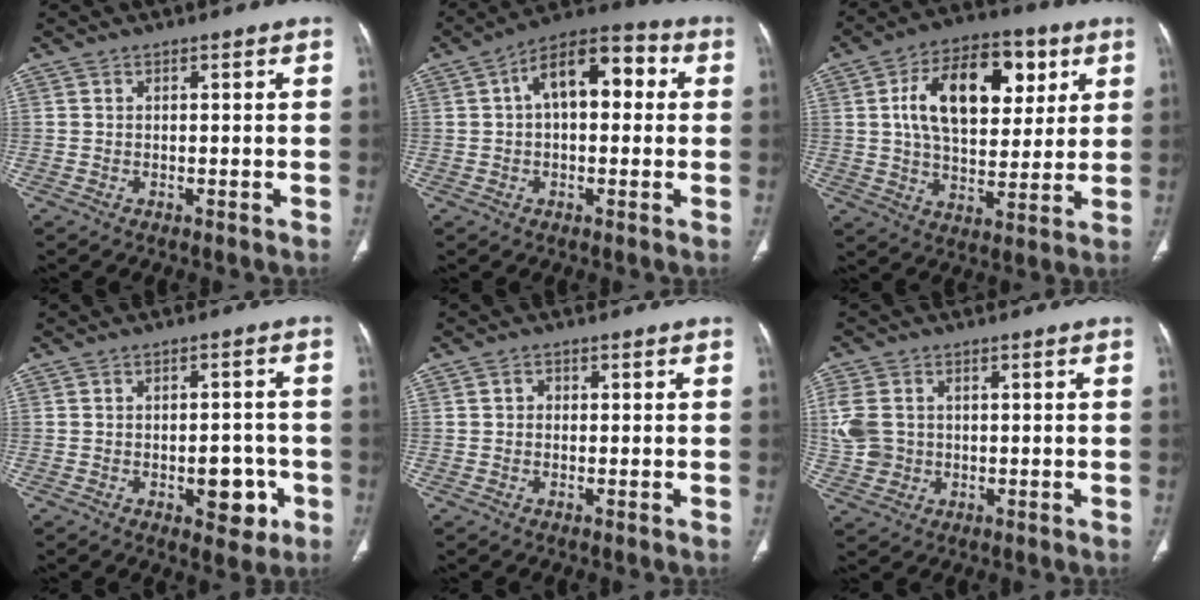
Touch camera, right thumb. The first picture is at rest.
{"total": 12.8, "force": [2.4, 6.9, 10.6], "torque": [-0.144, 0.039, 0.028]}
{"total": 19.1, "force": [5.7, 11.1, 14.5], "torque": [-0.199, -0.002, 0.090]}
{"total": 7.0, "force": [-2.3, 4.0, 5.3], "torque": [-0.039, 0.014, -0.022]}
{"total": 1.2, "force": [0.1, 1.1, 0.5], "torque": [-0.004, 0.004, 0.000]}
{"total": 8.8, "force": [0.9, 7.2, 5.0], "torque": [-0.121, 0.001, 0.024]}